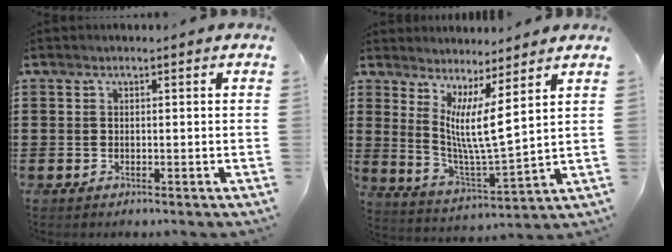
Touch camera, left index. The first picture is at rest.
{"total": 7.6, "force": [4.1, 0.4, 6.4], "torque": [-0.127, -0.036, 0.068]}